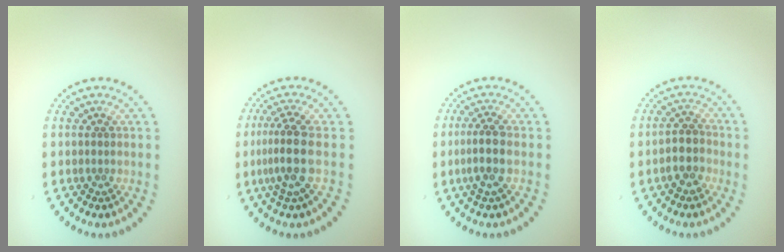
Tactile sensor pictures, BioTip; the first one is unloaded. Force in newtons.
{"total": 3.3, "press": 2.4, "slide": 2.2}
{"total": 2.5, "press": 2.2, "slide": 1.1}
{"total": 2.4, "press": 2.1, "slide": 1.1}